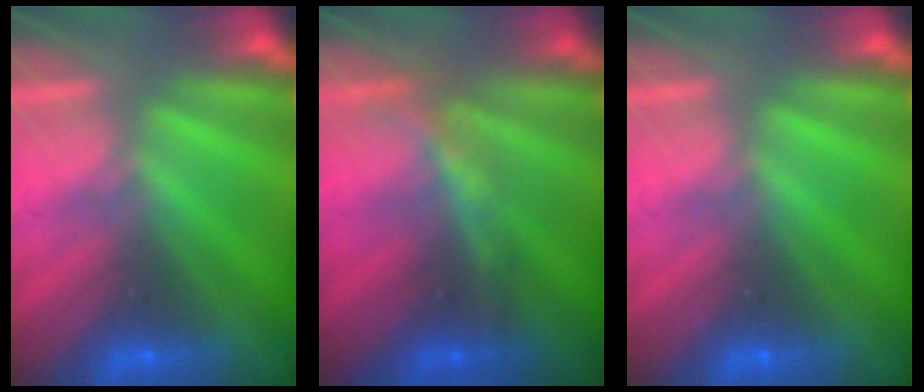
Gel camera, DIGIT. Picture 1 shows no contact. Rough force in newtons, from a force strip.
{"total": 1.6}
{"total": 0.0}